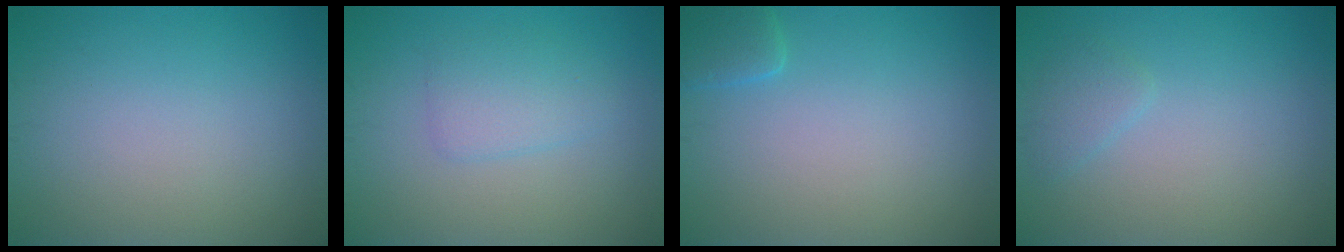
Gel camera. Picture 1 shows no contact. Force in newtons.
{"total": 2.3, "press": 2.3, "slide": 0.1}
{"total": 1.6, "press": 1.6, "slide": 0.2}
{"total": 1.3, "press": 1.2, "slide": 0.2}